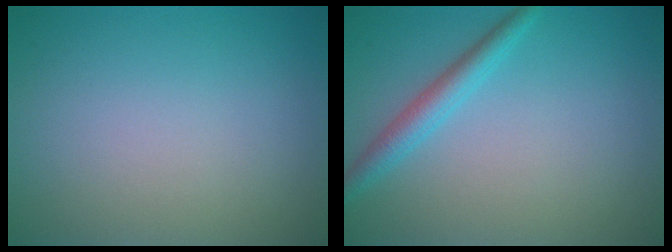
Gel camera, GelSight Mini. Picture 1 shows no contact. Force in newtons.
{"total": 2.4, "press": 2.4, "slide": 0.1}